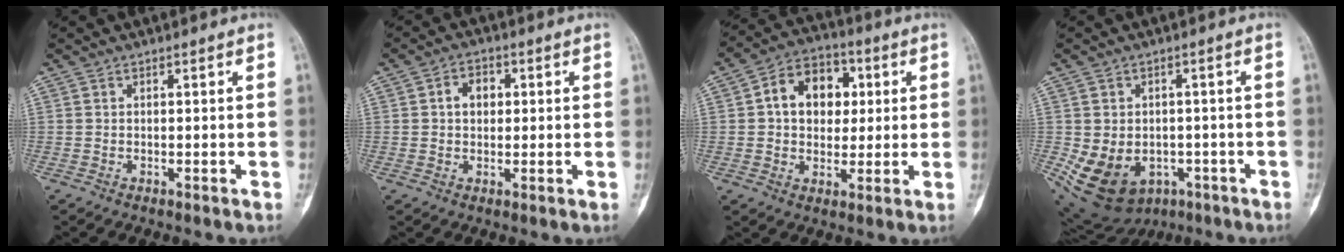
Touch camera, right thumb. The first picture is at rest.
{"total": 4.6, "force": [0.8, 3.4, 2.9], "torque": [-0.032, 0.010, 0.010]}
{"total": 12.2, "force": [2.3, 9.1, 7.8], "torque": [-0.082, 0.012, 0.030]}
{"total": 13.8, "force": [-4.2, 10.9, 7.2], "torque": [-0.122, 0.018, -0.042]}